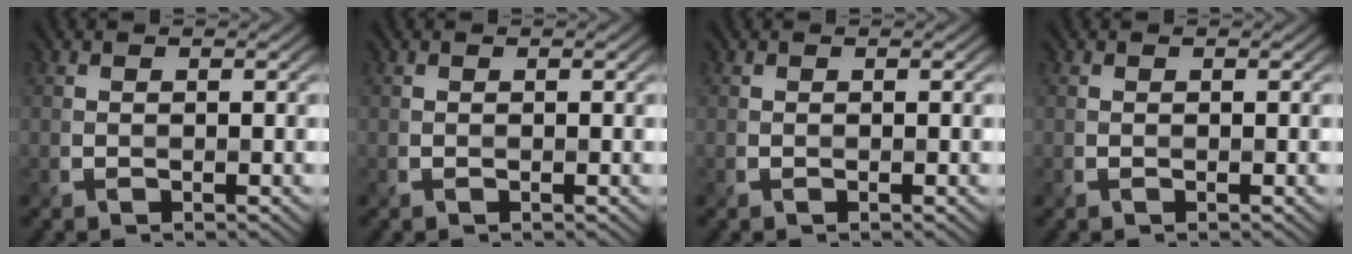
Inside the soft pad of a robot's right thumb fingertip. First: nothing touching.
{"total": 0.0}
{"total": 0.0}
{"total": 0.0}